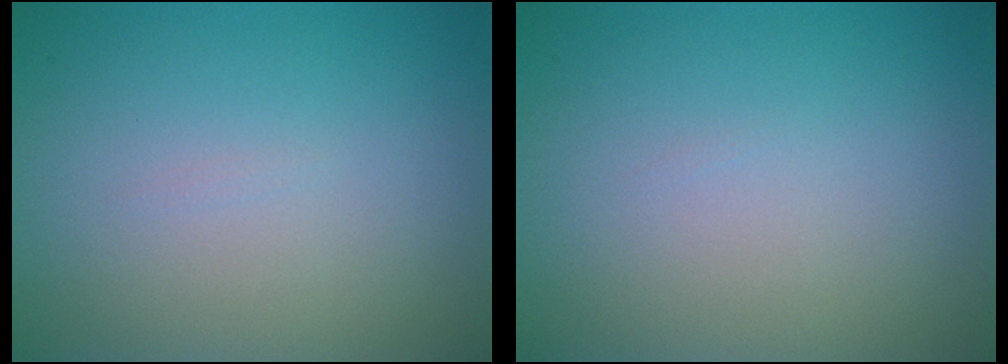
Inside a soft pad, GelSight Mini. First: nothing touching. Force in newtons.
{"total": 0.0}